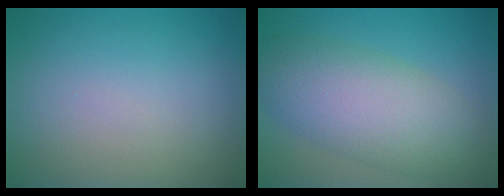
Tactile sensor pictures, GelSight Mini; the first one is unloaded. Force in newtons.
{"total": 7.5, "press": 7.5, "slide": 0.3}